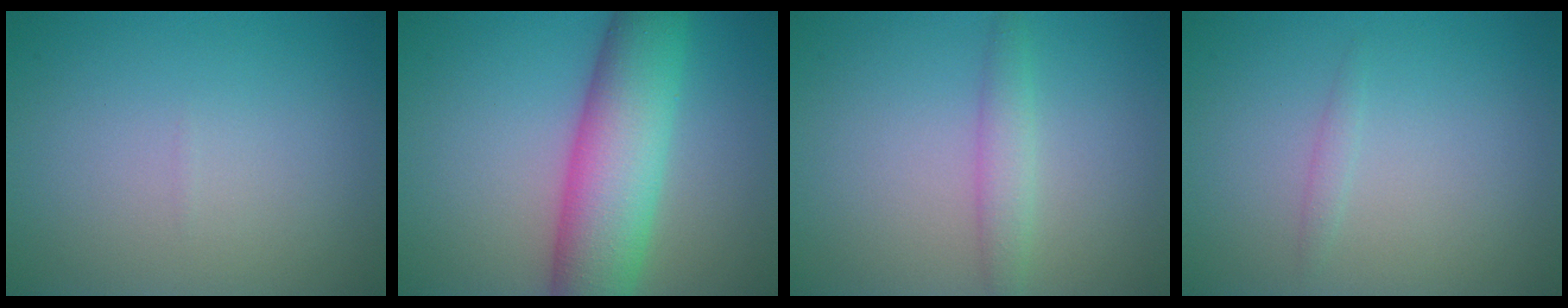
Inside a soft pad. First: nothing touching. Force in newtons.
{"total": 9.3, "press": 9.3, "slide": 0.2}
{"total": 2.1, "press": 2.1, "slide": 0.0}
{"total": 0.8, "press": 0.8, "slide": 0.1}